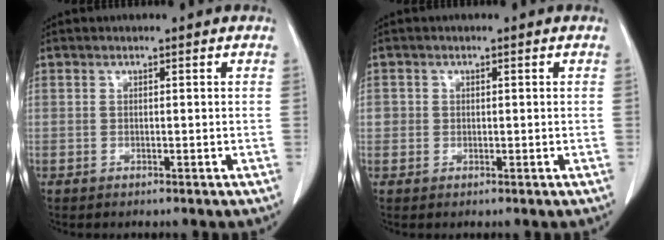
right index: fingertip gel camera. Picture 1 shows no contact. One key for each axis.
{"total": 1.4, "fx": 0.0, "fy": 1.3, "fz": 0.2, "tx": 0.006, "ty": 0.005, "tz": -0.002}